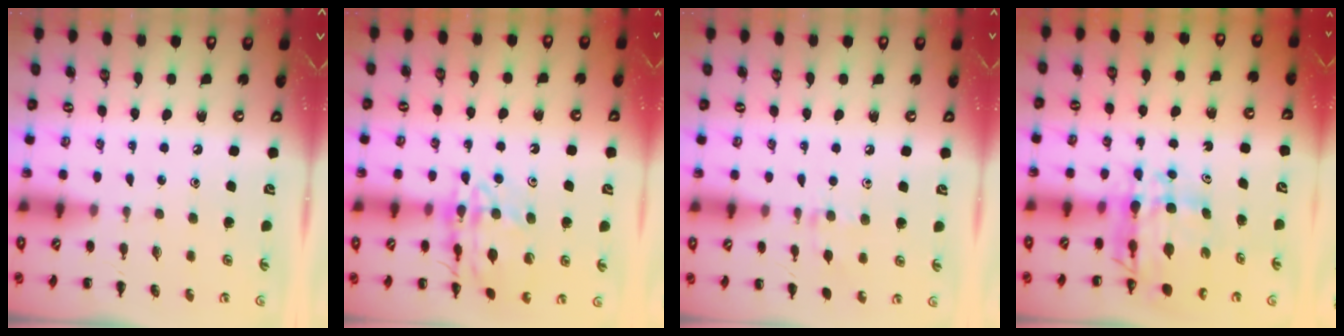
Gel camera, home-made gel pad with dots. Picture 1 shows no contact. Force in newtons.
{"total": 15.7, "press": 15.6, "slide": 1.6}
{"total": 6.8, "press": 6.4, "slide": 2.3}
{"total": 9.1, "press": 8.5, "slide": 3.2}